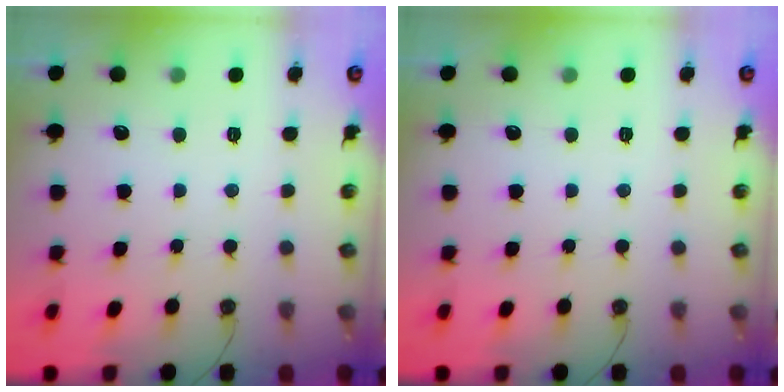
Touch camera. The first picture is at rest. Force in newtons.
{"total": 0.0}